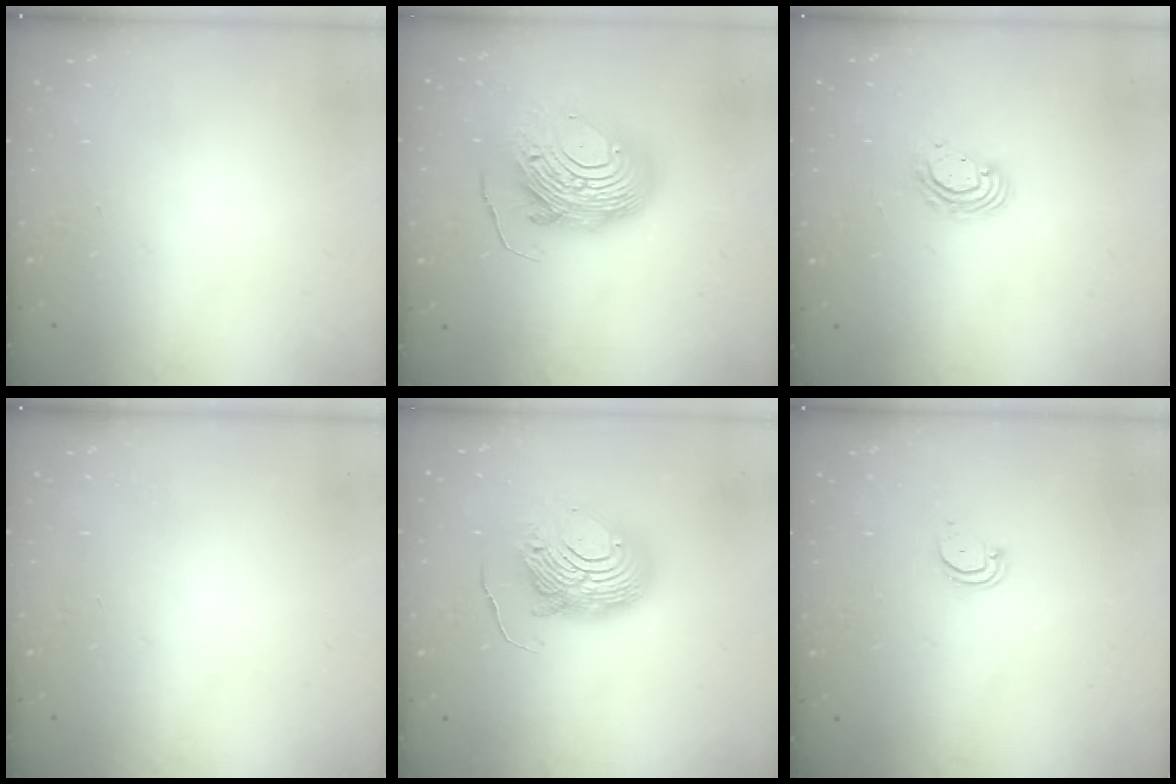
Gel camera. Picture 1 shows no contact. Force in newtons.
{"total": 14.7, "press": 14.7, "slide": 1.1}
{"total": 5.1, "press": 5.1, "slide": 0.4}
{"total": 0.0}
{"total": 12.2, "press": 12.2, "slide": 1.2}
{"total": 3.0, "press": 3.0, "slide": 0.3}